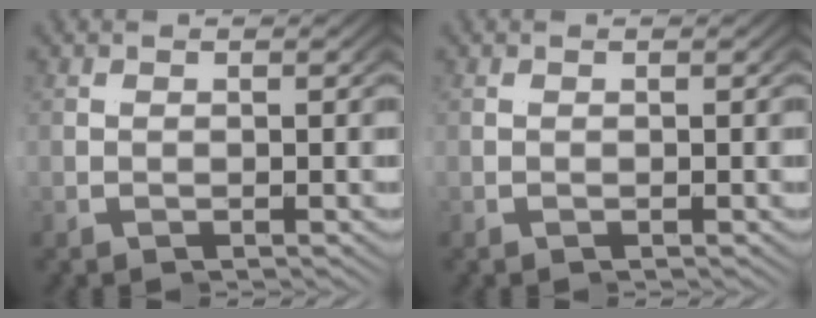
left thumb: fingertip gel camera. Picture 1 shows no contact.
{"total": 0.0}